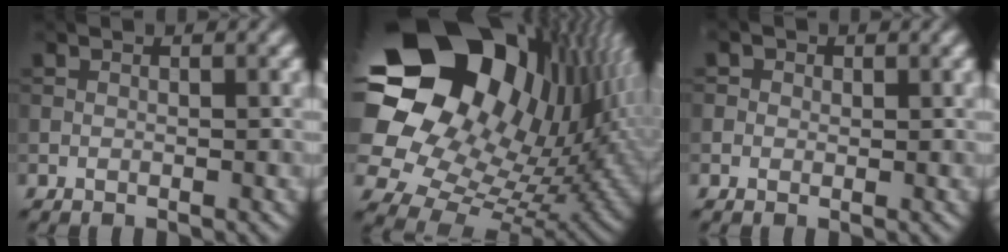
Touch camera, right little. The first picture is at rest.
{"total": 19.5, "force": [7.2, 13.3, 12.3], "torque": [-0.276, 0.021, 0.152]}
{"total": 1.3, "force": [-0.7, -0.6, -0.9], "torque": [0.021, -0.005, -0.022]}